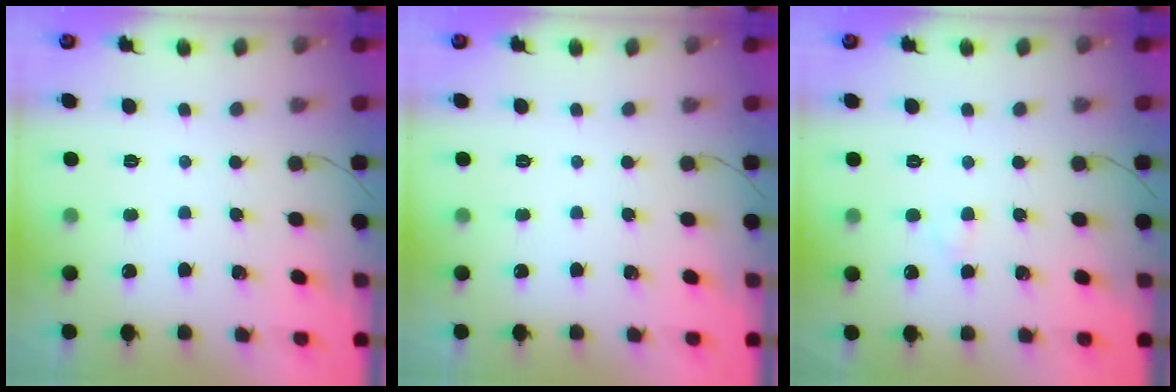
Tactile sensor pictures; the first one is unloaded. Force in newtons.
{"total": 0.0}
{"total": 1.3, "press": 1.1, "slide": 0.7}